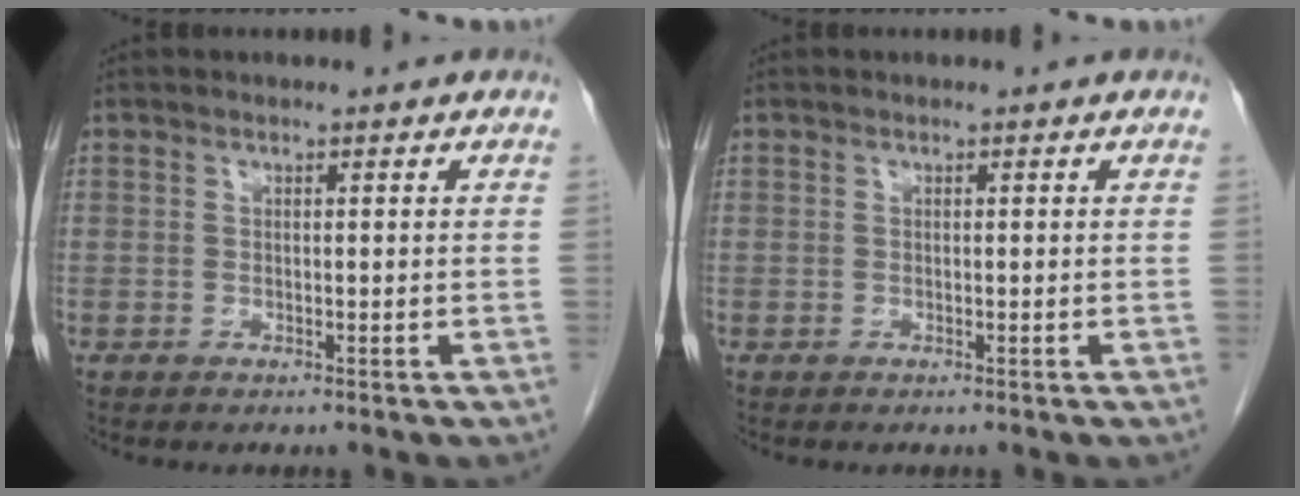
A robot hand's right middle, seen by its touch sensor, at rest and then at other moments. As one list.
[{"total": 0.0}]